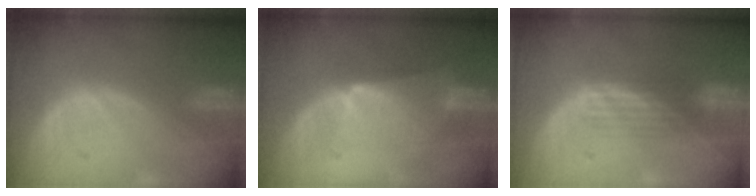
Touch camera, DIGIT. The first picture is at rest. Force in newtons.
{"total": 5.7, "press": 5.4, "slide": 1.8}
{"total": 2.7, "press": 2.6, "slide": 0.8}